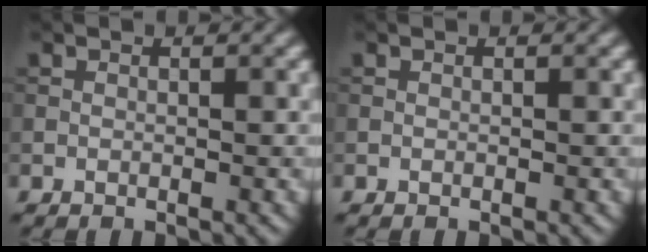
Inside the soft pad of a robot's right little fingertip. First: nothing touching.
{"total": 0.0}